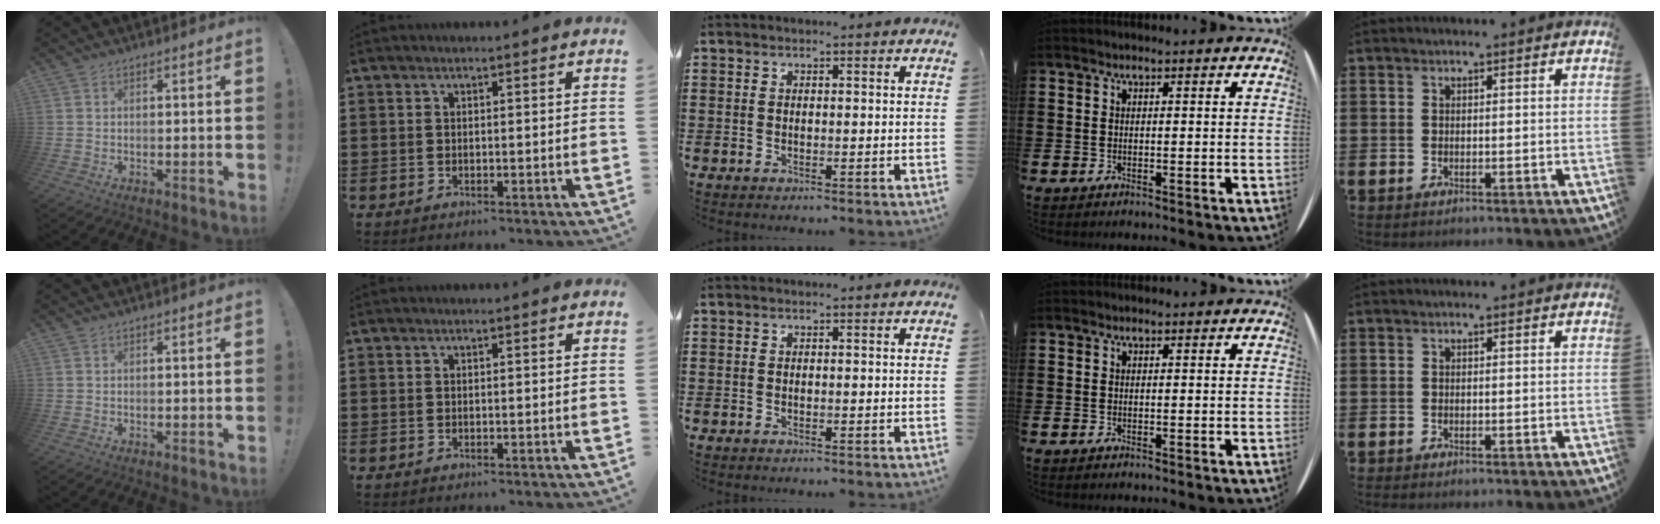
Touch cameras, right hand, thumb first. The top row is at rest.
{}